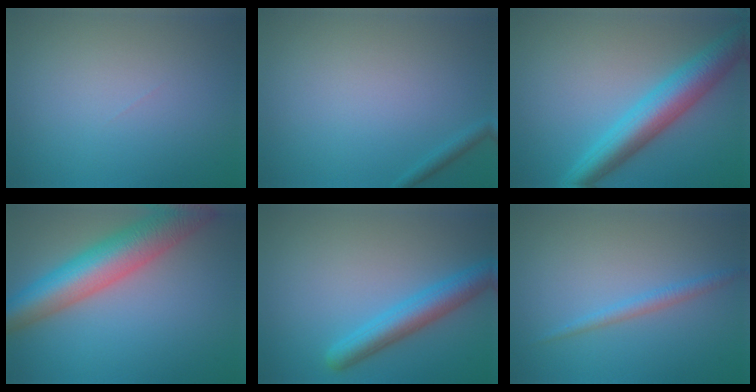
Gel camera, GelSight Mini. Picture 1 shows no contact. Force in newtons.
{"total": 0.9, "press": 0.9, "slide": 0.1}
{"total": 6.5, "press": 6.5, "slide": 0.1}
{"total": 8.8, "press": 8.8, "slide": 0.2}
{"total": 4.1, "press": 4.1, "slide": 0.1}
{"total": 1.4, "press": 1.4, "slide": 0.1}